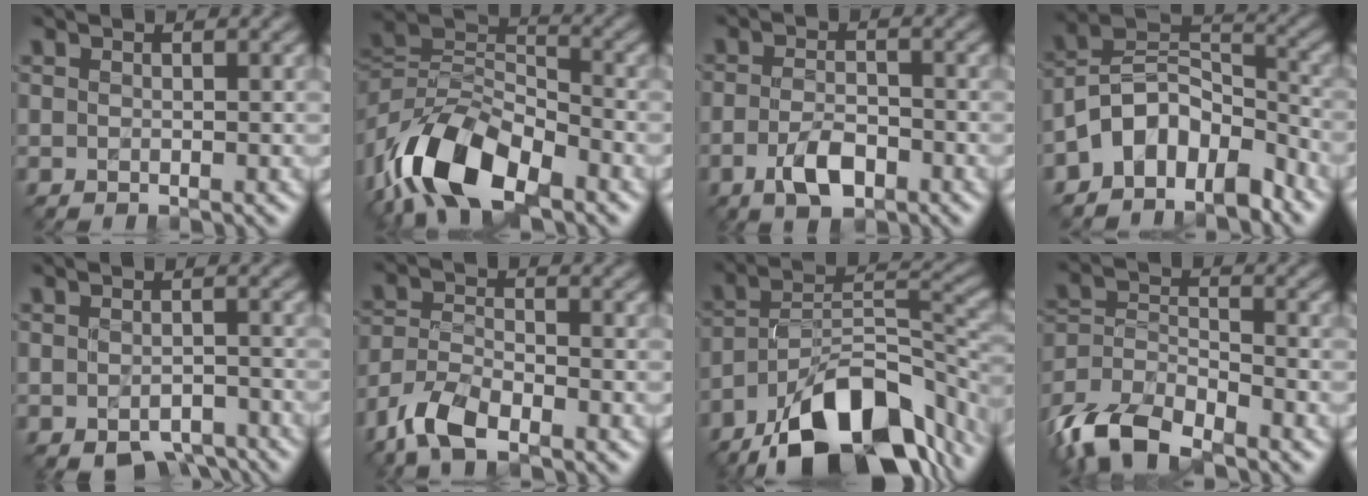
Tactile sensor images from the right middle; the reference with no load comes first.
{"total": 11.6, "force": [-6.4, 5.9, 7.6], "torque": [-0.142, 0.003, -0.131]}
{"total": 3.3, "force": [-1.7, 1.5, 2.5], "torque": [-0.050, -0.002, -0.034]}
{"total": 7.0, "force": [-4.6, 3.9, 3.7], "torque": [-0.042, 0.011, -0.096]}
{"total": 4.1, "force": [-2.8, 2.1, 2.1], "torque": [-0.026, -0.014, -0.038]}
{"total": 5.5, "force": [-4.0, 2.1, 3.2], "torque": [-0.063, -0.002, -0.088]}
{"total": 14.5, "force": [-9.8, 5.9, 8.9], "torque": [-0.143, 0.009, -0.173]}
{"total": 8.3, "force": [-6.1, 3.4, 4.4], "torque": [-0.087, -0.003, -0.131]}